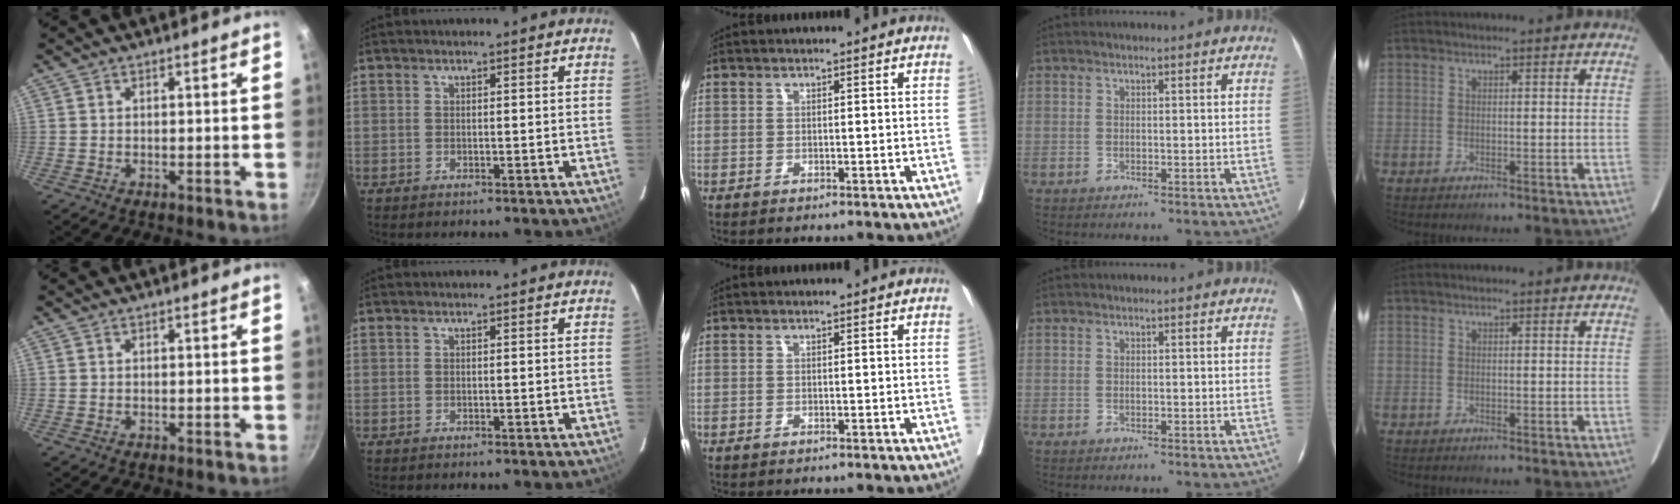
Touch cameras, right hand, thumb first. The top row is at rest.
{}